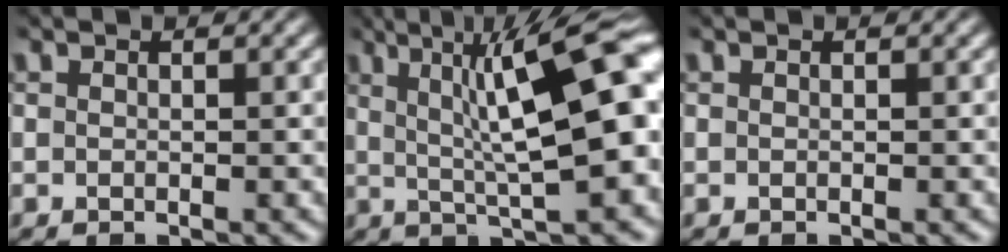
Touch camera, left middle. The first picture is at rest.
{"total": 11.7, "force": [2.4, 2.5, 11.1], "torque": [-0.158, 0.017, 0.035]}
{"total": 0.0}